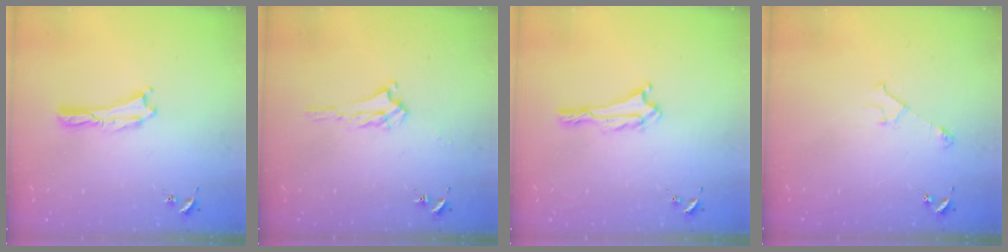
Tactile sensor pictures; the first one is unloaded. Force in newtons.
{"total": 2.4, "press": 2.4, "slide": 0.4}
{"total": 1.0, "press": 1.0, "slide": 0.1}
{"total": 3.2, "press": 3.2, "slide": 0.3}